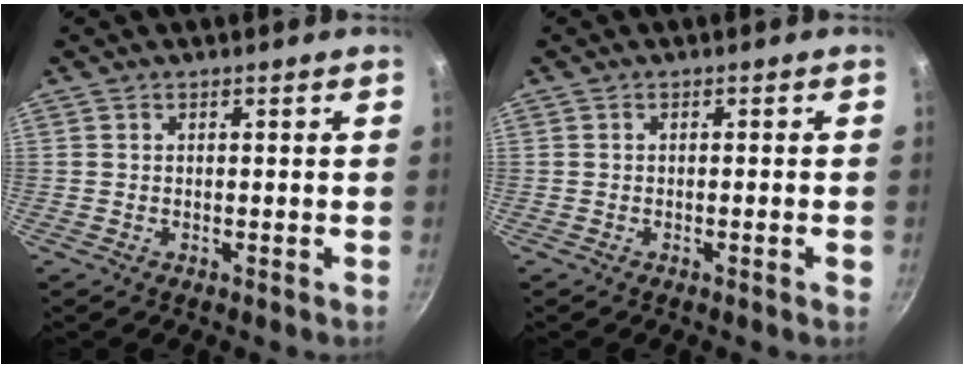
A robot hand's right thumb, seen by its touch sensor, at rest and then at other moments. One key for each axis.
{"total": 1.4, "fx": -0.6, "fy": 0.0, "fz": 1.3, "tx": -0.018, "ty": 0.001, "tz": -0.010}